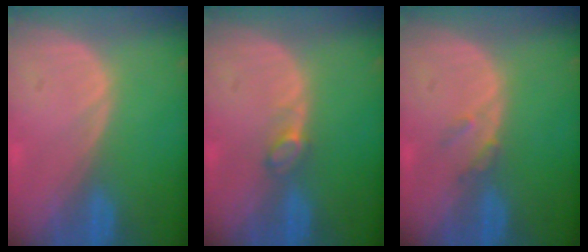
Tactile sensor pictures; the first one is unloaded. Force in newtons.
{"total": 2.0, "press": 1.9, "slide": 0.2}
{"total": 1.6, "press": 1.6, "slide": 0.2}